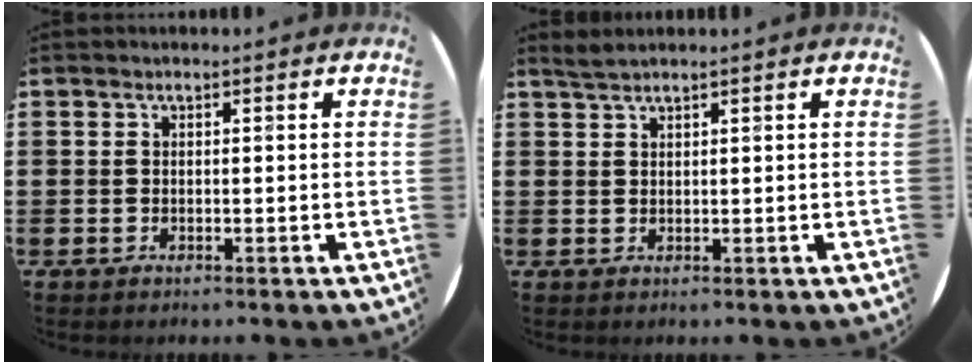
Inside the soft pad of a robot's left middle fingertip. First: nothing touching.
{"total": 1.2, "force": [1.2, -0.1, 0.3], "torque": [-0.007, 0.002, 0.023]}